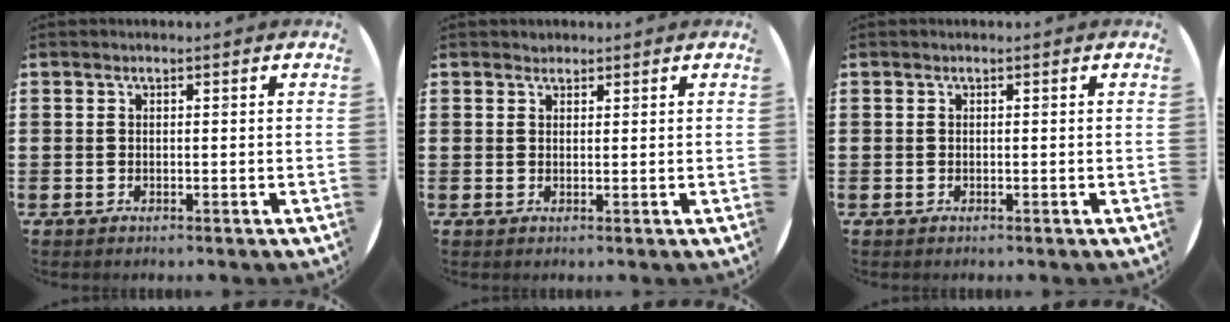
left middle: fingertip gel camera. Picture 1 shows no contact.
{"total": 0.8, "force": [0.8, 0.2, -0.1], "torque": [0.010, 0.000, 0.014]}
{"total": 0.0}